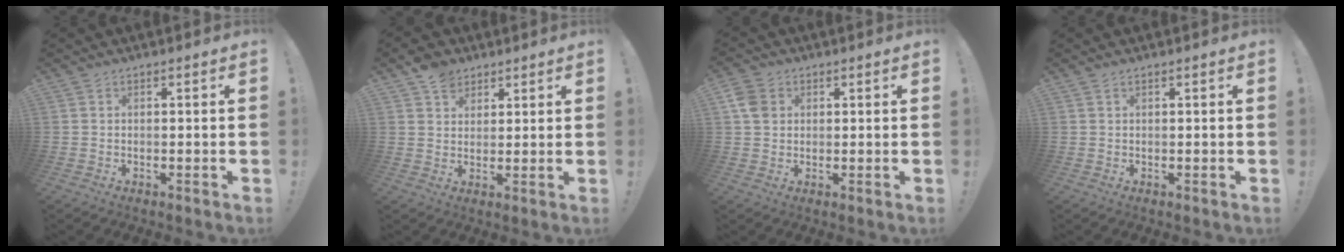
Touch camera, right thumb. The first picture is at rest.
{"total": 4.8, "force": [4.0, 0.9, 2.4], "torque": [-0.044, -0.026, 0.073]}
{"total": 5.9, "force": [1.8, 4.9, 2.9], "torque": [-0.034, 0.005, 0.037]}
{"total": 0.5, "force": [0.4, 0.1, 0.3], "torque": [-0.010, 0.002, 0.008]}